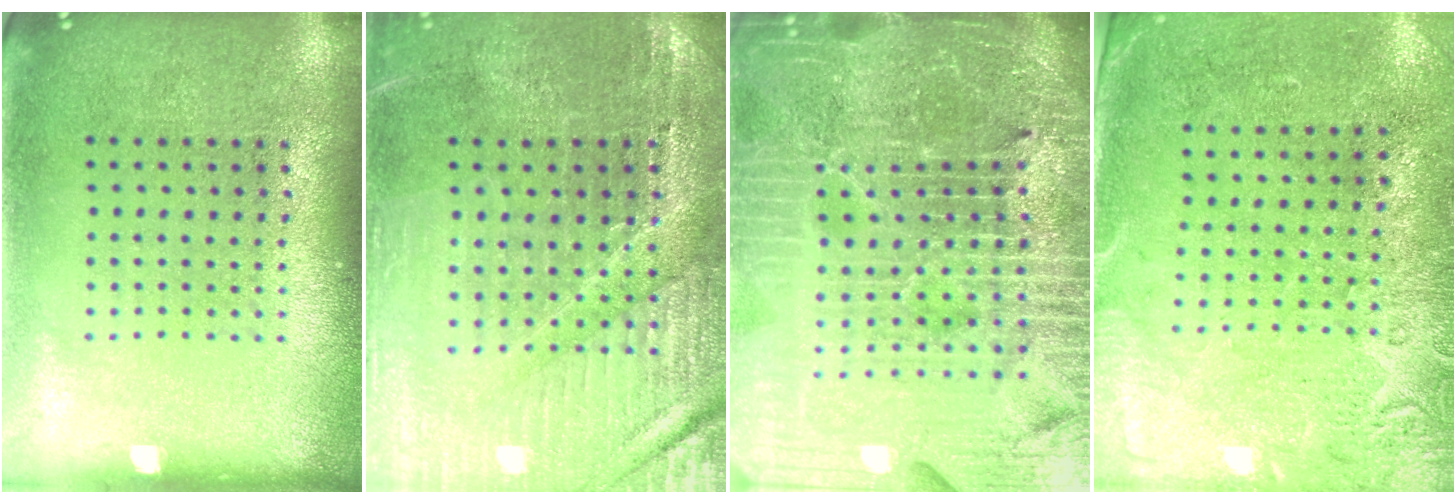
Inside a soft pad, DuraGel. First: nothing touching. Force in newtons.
{"total": 3.1, "press": 3.1, "slide": 0.4}
{"total": 7.2, "press": 6.2, "slide": 3.6}
{"total": 2.7, "press": 2.3, "slide": 1.4}